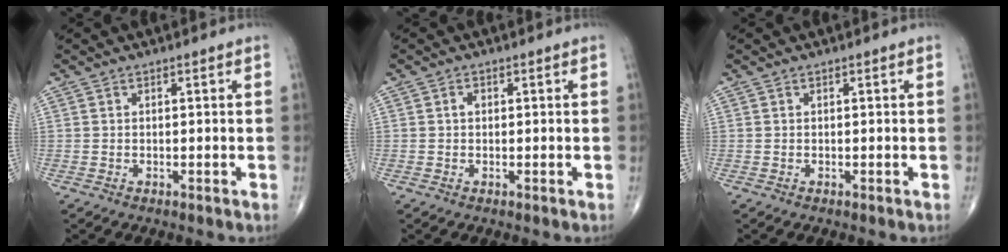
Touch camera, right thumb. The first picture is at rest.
{"total": 1.1, "force": [0.2, 0.8, 0.7], "torque": [-0.010, 0.003, 0.001]}
{"total": 0.0}